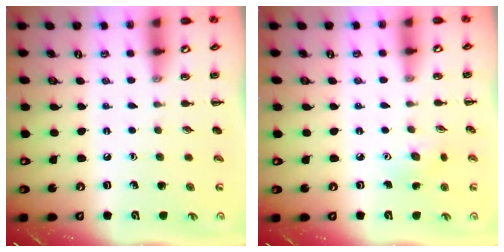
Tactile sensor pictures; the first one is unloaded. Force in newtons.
{"total": 3.2, "press": 3.0, "slide": 0.9}